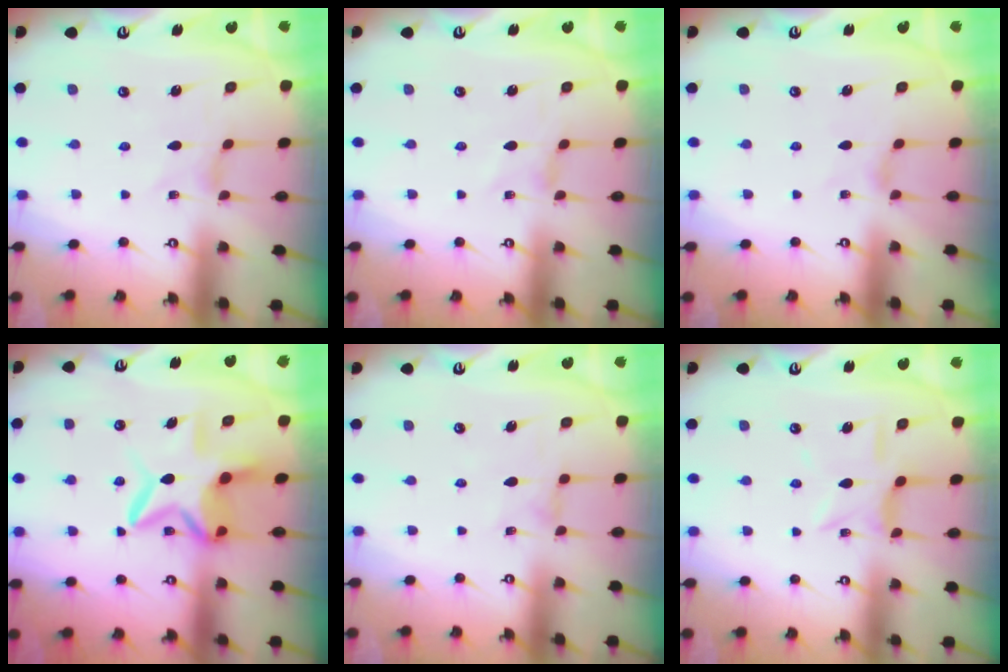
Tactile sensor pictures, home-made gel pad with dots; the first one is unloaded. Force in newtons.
{"total": 0.0}
{"total": 0.9, "press": 0.9, "slide": 0.2}
{"total": 10.9, "press": 10.8, "slide": 1.5}
{"total": 1.4, "press": 1.4, "slide": 0.2}
{"total": 6.2, "press": 6.2, "slide": 0.5}